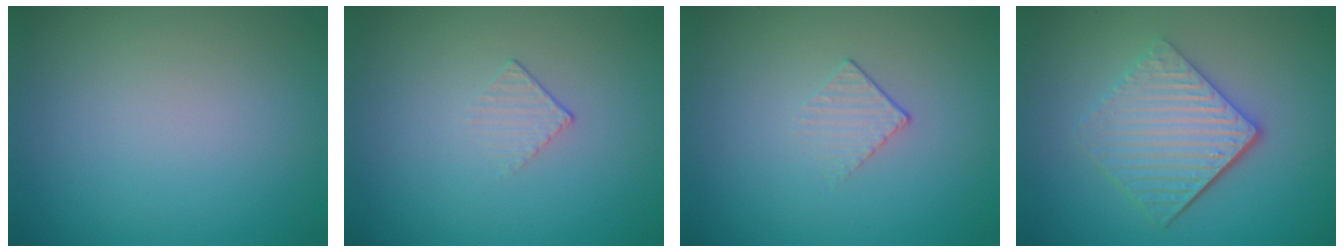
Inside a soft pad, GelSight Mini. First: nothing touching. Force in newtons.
{"total": 1.2, "press": 0.4, "slide": 1.2}
{"total": 1.2, "press": 0.5, "slide": 1.1}
{"total": 5.0, "press": 3.7, "slide": 3.4}